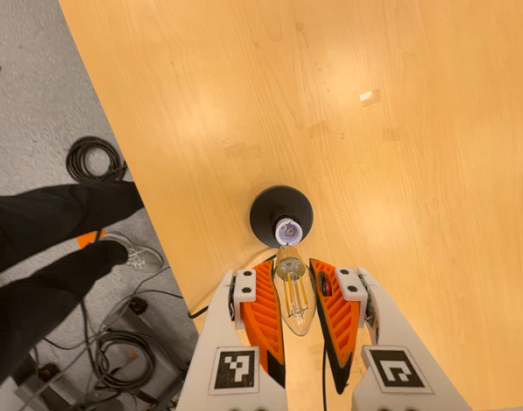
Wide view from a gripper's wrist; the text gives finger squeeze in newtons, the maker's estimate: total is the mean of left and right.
{"total": 22.4, "left": 24.2, "right": 20.7}